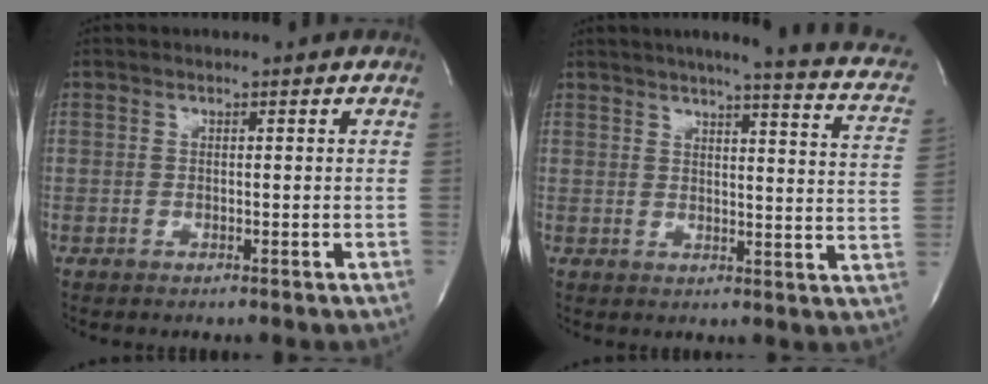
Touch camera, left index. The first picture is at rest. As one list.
[{"total": 14.3, "force": [10.7, 1.4, 9.3], "torque": [-0.127, -0.019, 0.107]}]